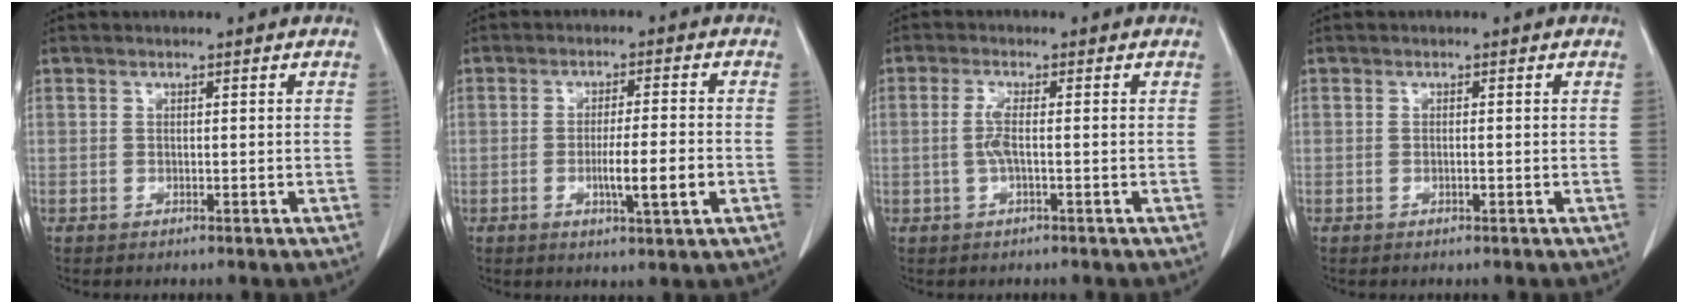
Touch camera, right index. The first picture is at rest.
{"total": 6.5, "force": [-1.8, 0.1, 6.3], "torque": [-0.102, -0.009, -0.029]}
{"total": 2.8, "force": [-0.3, 0.2, 2.8], "torque": [-0.063, -0.001, -0.008]}
{"total": 0.5, "force": [-0.2, 0.1, 0.5], "torque": [-0.010, 0.000, -0.001]}